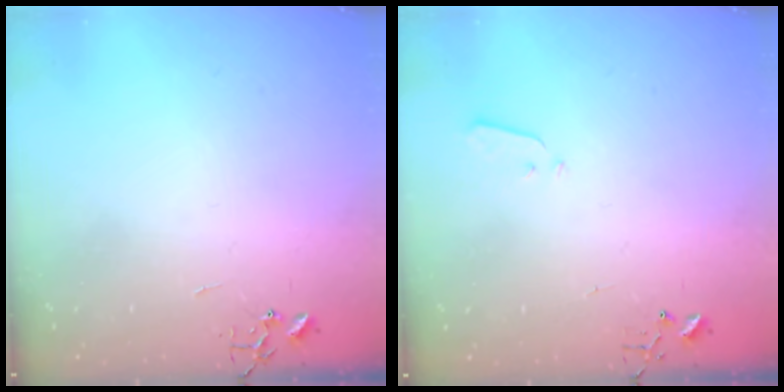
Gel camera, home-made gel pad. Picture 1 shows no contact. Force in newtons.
{"total": 2.2, "press": 2.1, "slide": 0.3}